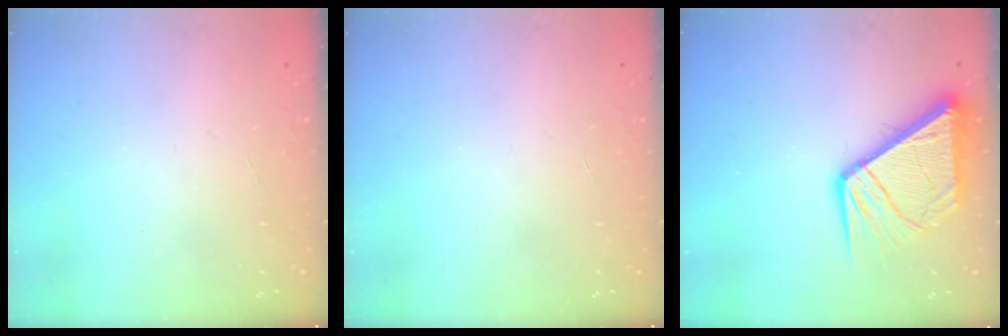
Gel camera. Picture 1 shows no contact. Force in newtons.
{"total": 0.0}
{"total": 12.9, "press": 12.8, "slide": 1.6}